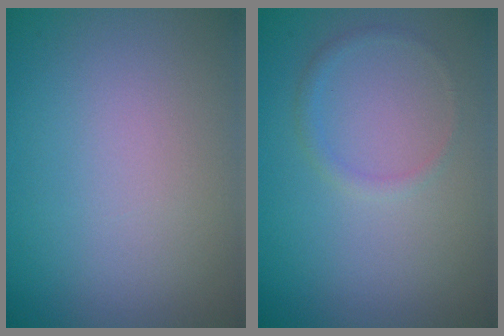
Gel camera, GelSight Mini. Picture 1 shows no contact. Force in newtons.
{"total": 0.9, "press": 0.9, "slide": 0.1}